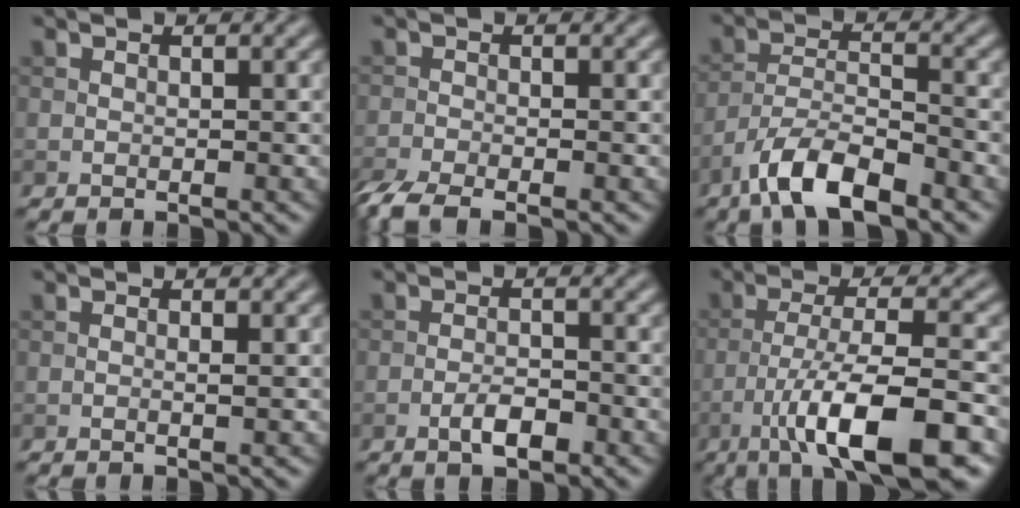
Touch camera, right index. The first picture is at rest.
{"total": 3.9, "force": [-3.0, 1.0, 2.3], "torque": [-0.049, -0.014, -0.067]}
{"total": 7.1, "force": [-5.0, 2.2, 4.5], "torque": [-0.078, 0.001, -0.096]}
{"total": 0.7, "force": [0.0, 0.1, 0.7], "torque": [-0.011, -0.001, -0.002]}
{"total": 2.5, "force": [-1.3, 0.9, 1.9], "torque": [-0.034, 0.002, -0.027]}
{"total": 10.9, "force": [-5.5, 2.6, 9.0], "torque": [-0.149, 0.002, -0.092]}